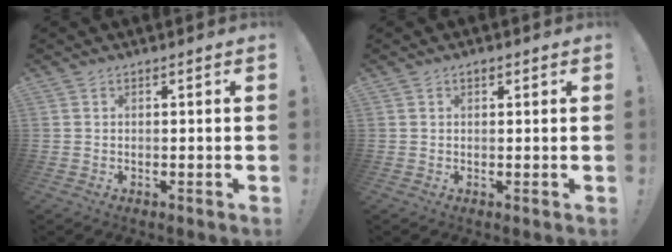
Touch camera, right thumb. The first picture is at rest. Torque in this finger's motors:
{"motor_torque": [-0.10, 0.24, 0.09, -0.10, 0.00]}